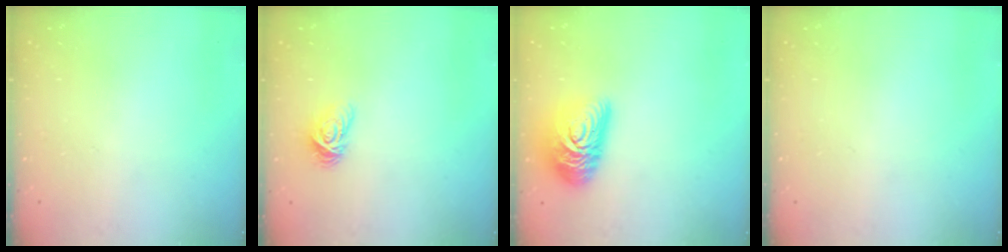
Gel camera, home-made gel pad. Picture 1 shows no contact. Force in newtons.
{"total": 5.0, "press": 4.9, "slide": 0.7}
{"total": 15.5, "press": 15.5, "slide": 0.9}
{"total": 0.0}